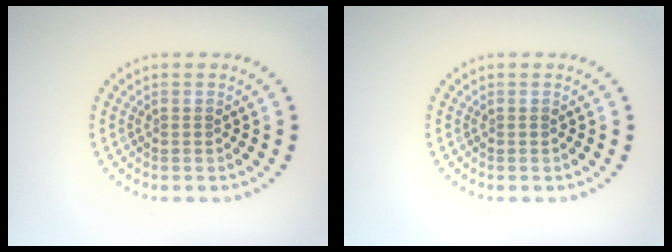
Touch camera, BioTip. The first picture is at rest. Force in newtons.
{"total": 0.0}